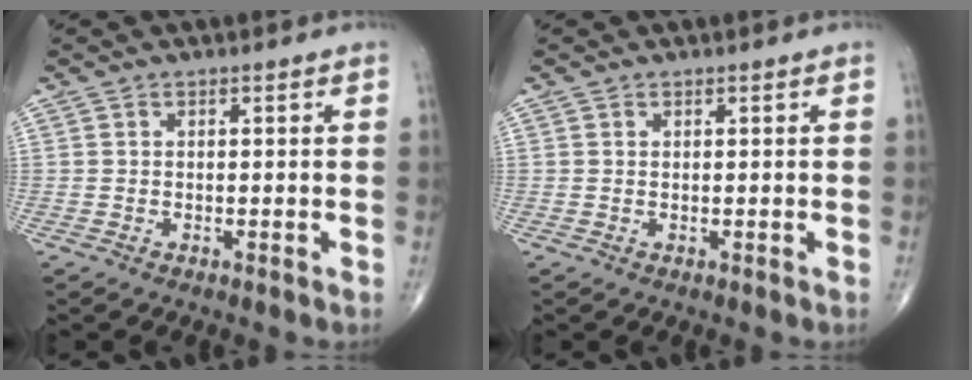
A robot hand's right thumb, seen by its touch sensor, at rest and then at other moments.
{"total": 0.0}